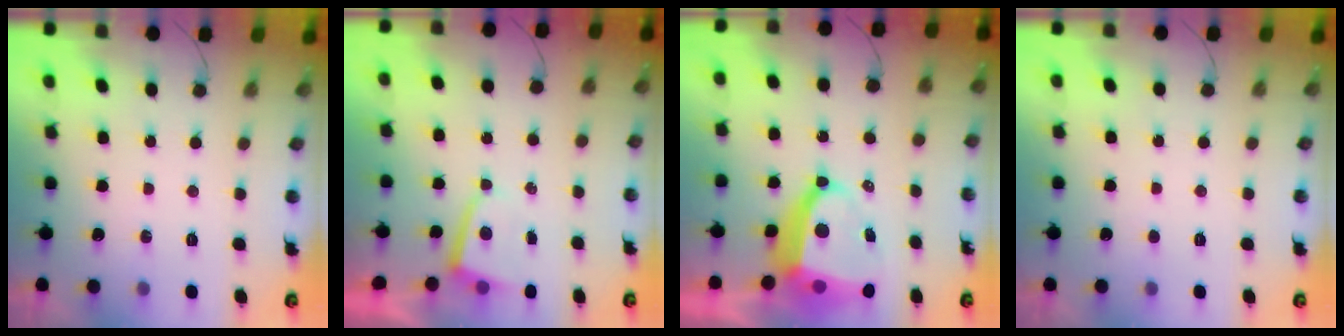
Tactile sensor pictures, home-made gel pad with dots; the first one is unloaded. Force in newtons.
{"total": 1.6, "press": 1.6, "slide": 0.3}
{"total": 10.2, "press": 10.1, "slide": 1.2}
{"total": 1.7, "press": 1.6, "slide": 0.2}